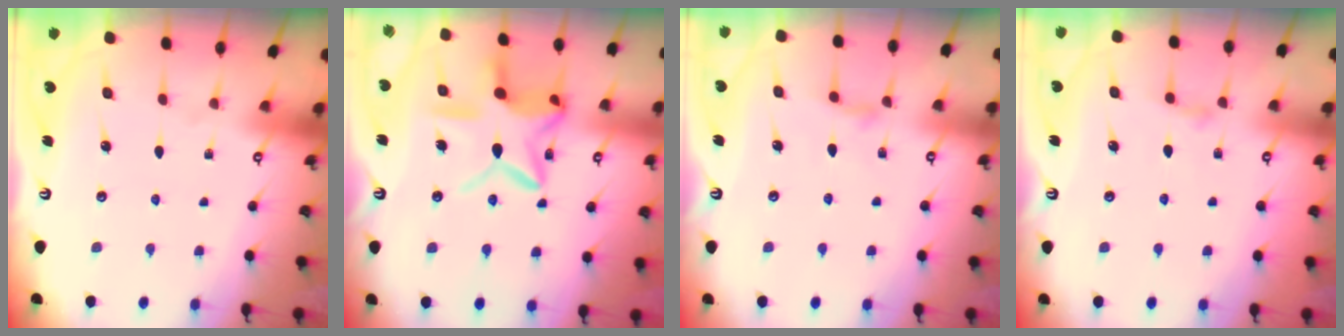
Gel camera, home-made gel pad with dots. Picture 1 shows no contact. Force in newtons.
{"total": 14.2, "press": 14.1, "slide": 1.1}
{"total": 3.4, "press": 3.3, "slide": 0.6}
{"total": 2.6, "press": 2.6, "slide": 0.4}